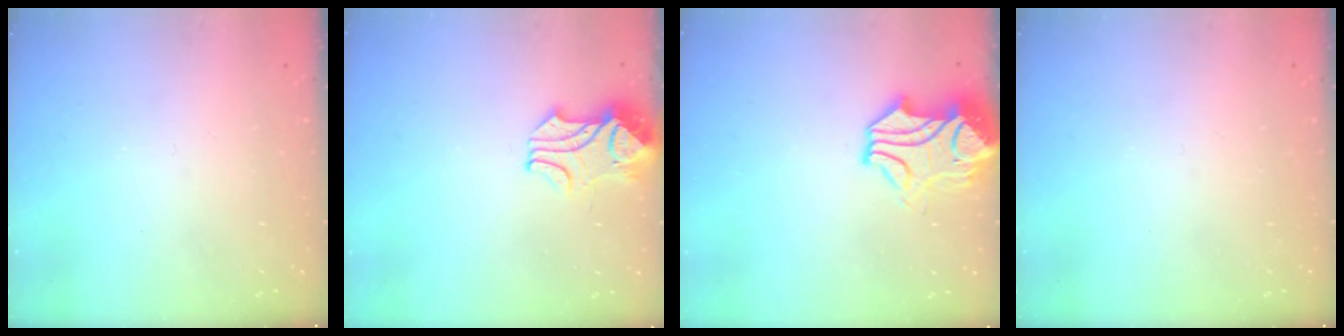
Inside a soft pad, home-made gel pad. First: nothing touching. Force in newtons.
{"total": 2.5, "press": 2.3, "slide": 0.9}
{"total": 8.8, "press": 8.7, "slide": 1.2}
{"total": 0.0}